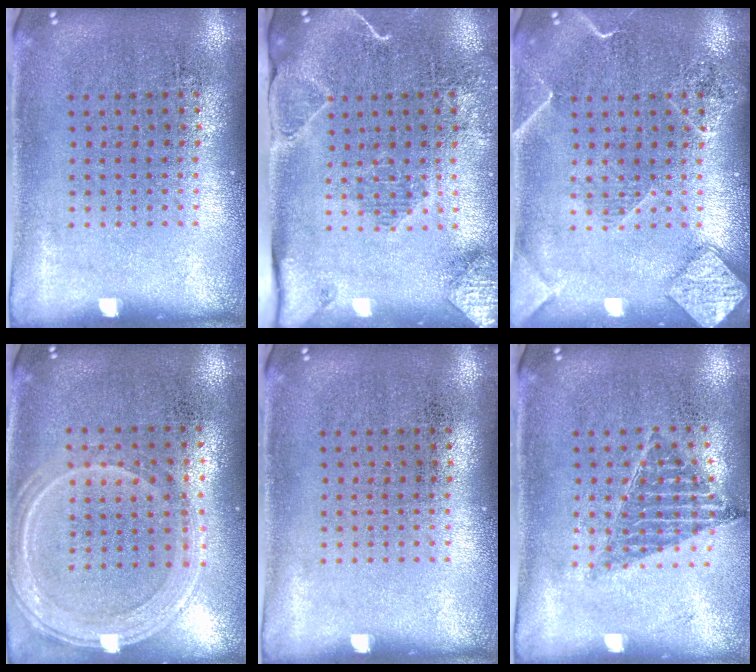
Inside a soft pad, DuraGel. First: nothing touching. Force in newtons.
{"total": 2.0, "press": 2.0, "slide": 0.1}
{"total": 2.8, "press": 2.8, "slide": 0.3}
{"total": 1.2, "press": 1.2, "slide": 0.2}
{"total": 0.0}
{"total": 0.8, "press": 0.8, "slide": 0.1}